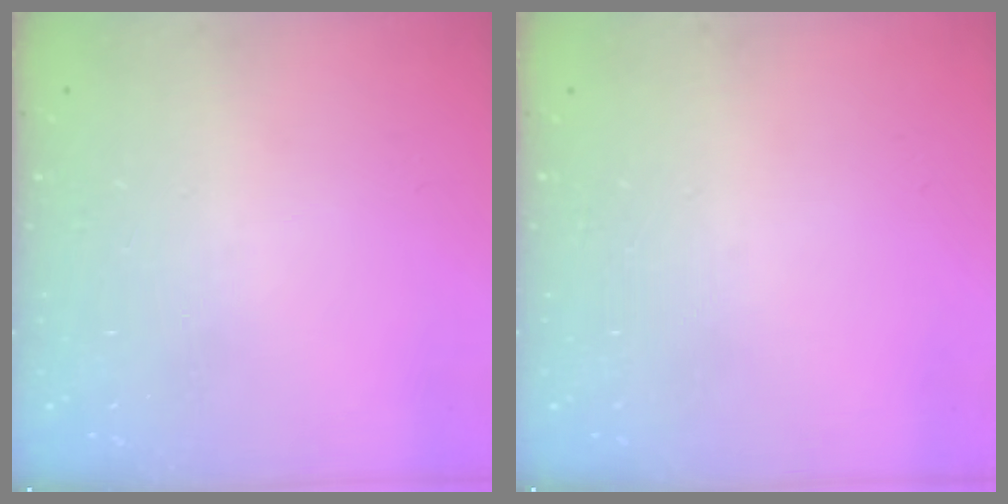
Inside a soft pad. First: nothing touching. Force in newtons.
{"total": 0.0}